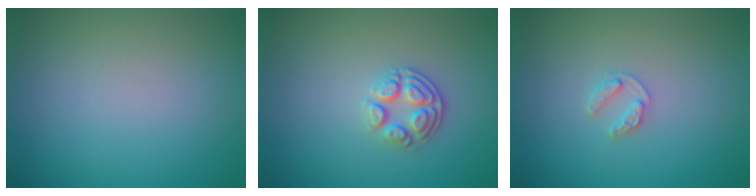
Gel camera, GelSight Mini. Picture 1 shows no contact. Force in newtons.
{"total": 2.8, "press": 2.6, "slide": 1.2}
{"total": 1.3, "press": 1.3, "slide": 0.2}